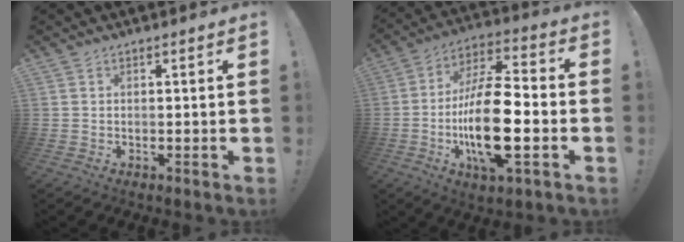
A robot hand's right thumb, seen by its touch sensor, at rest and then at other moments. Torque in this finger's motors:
{"motor_torque": [0.54, 1.43, 2.12, -0.65, 0.12]}